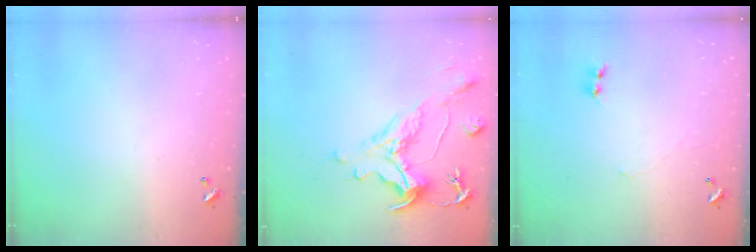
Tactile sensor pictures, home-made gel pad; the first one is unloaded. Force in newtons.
{"total": 1.9, "press": 0.8, "slide": 1.7}
{"total": 1.6, "press": 1.5, "slide": 0.5}